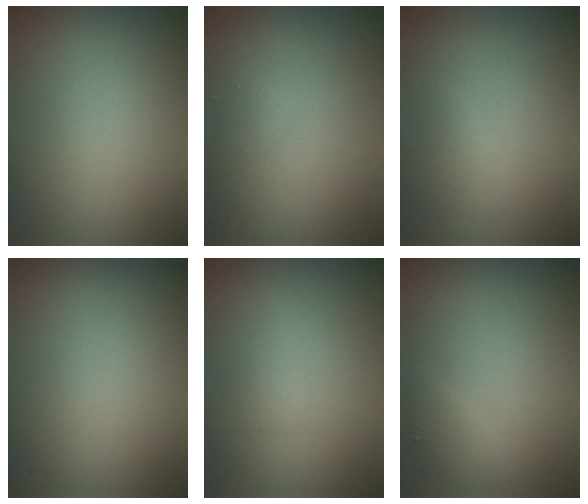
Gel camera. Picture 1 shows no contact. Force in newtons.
{"total": 0.9, "press": 0.9, "slide": 0.0}
{"total": 1.2, "press": 1.2, "slide": 0.1}
{"total": 0.0}
{"total": 1.1, "press": 1.1, "slide": 0.0}
{"total": 1.2, "press": 1.2, "slide": 0.1}